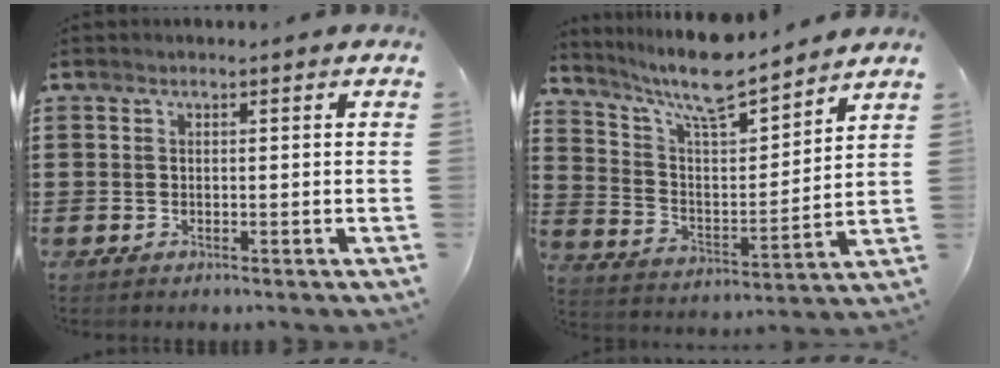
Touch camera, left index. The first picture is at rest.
{"total": 9.8, "force": [8.6, 1.6, 4.4], "torque": [-0.119, -0.048, 0.152]}